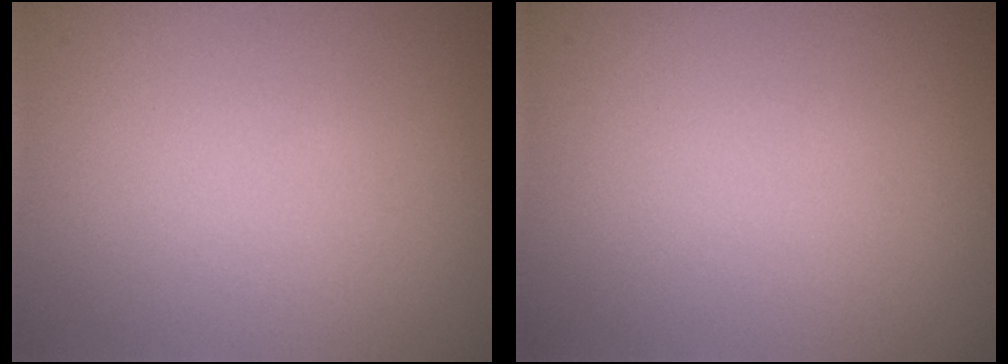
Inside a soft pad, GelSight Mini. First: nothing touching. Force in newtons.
{"total": 0.0}